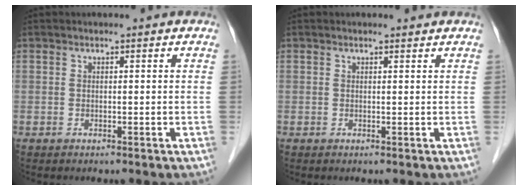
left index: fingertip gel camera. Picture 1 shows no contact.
{"total": 0.8, "force": [0.8, 0.1, 0.0], "torque": [-0.010, -0.004, 0.010]}